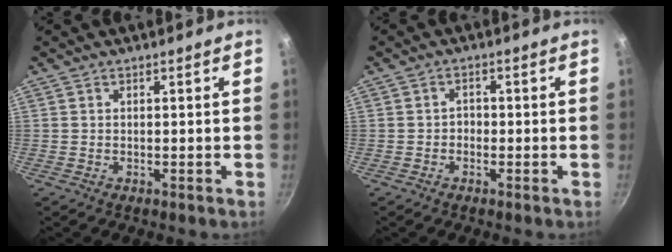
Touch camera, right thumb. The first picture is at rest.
{"total": 1.5, "force": [-0.5, 1.2, 0.8], "torque": [-0.006, 0.007, -0.011]}